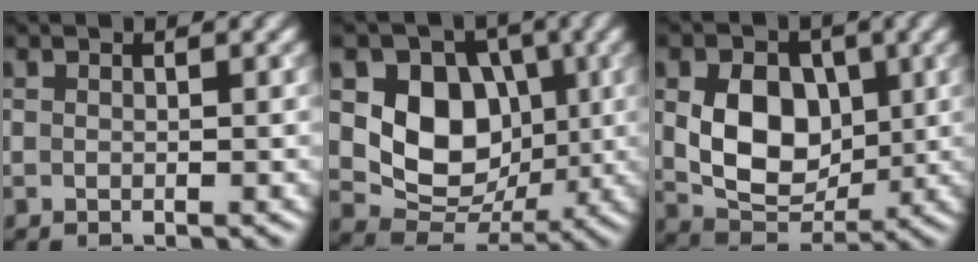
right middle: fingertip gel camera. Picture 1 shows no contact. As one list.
[{"total": 8.4, "force": [1.3, 6.7, 5.0], "torque": [-0.086, -0.014, 0.016]}, {"total": 7.5, "force": [0.8, 5.5, 5.0], "torque": [-0.095, -0.009, 0.017]}]